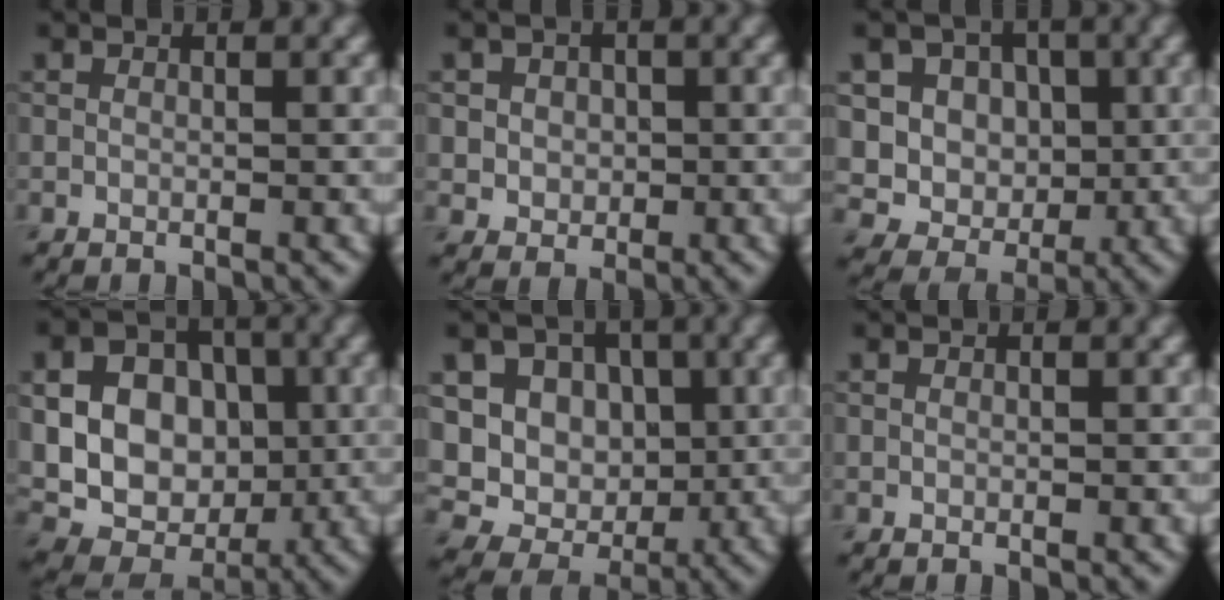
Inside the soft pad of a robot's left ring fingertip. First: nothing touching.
{"total": 3.0, "force": [0.6, 2.6, 1.4], "torque": [-0.019, 0.006, 0.003]}
{"total": 8.7, "force": [1.5, 7.7, 3.8], "torque": [-0.063, 0.020, 0.013]}
{"total": 15.1, "force": [1.7, 12.7, 8.0], "torque": [-0.164, 0.026, 0.020]}
{"total": 13.6, "force": [1.7, 12.0, 6.1], "torque": [-0.131, 0.034, 0.014]}
{"total": 0.0}